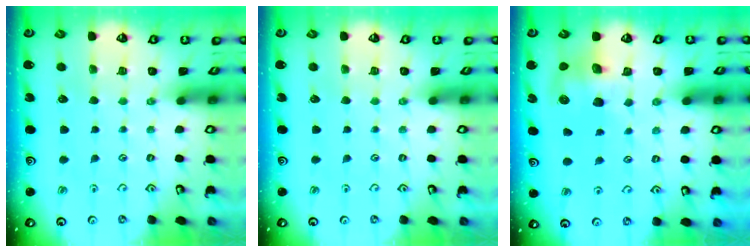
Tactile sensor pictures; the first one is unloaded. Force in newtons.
{"total": 0.0}
{"total": 8.7, "press": 8.6, "slide": 1.0}